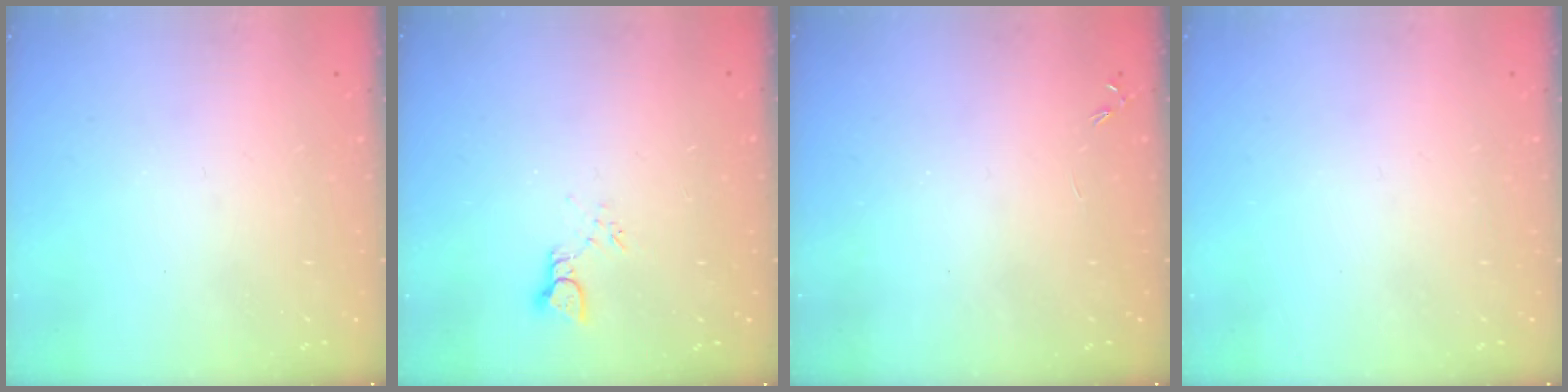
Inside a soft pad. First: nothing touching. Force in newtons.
{"total": 2.3, "press": 2.3, "slide": 0.1}
{"total": 0.0}
{"total": 0.0}